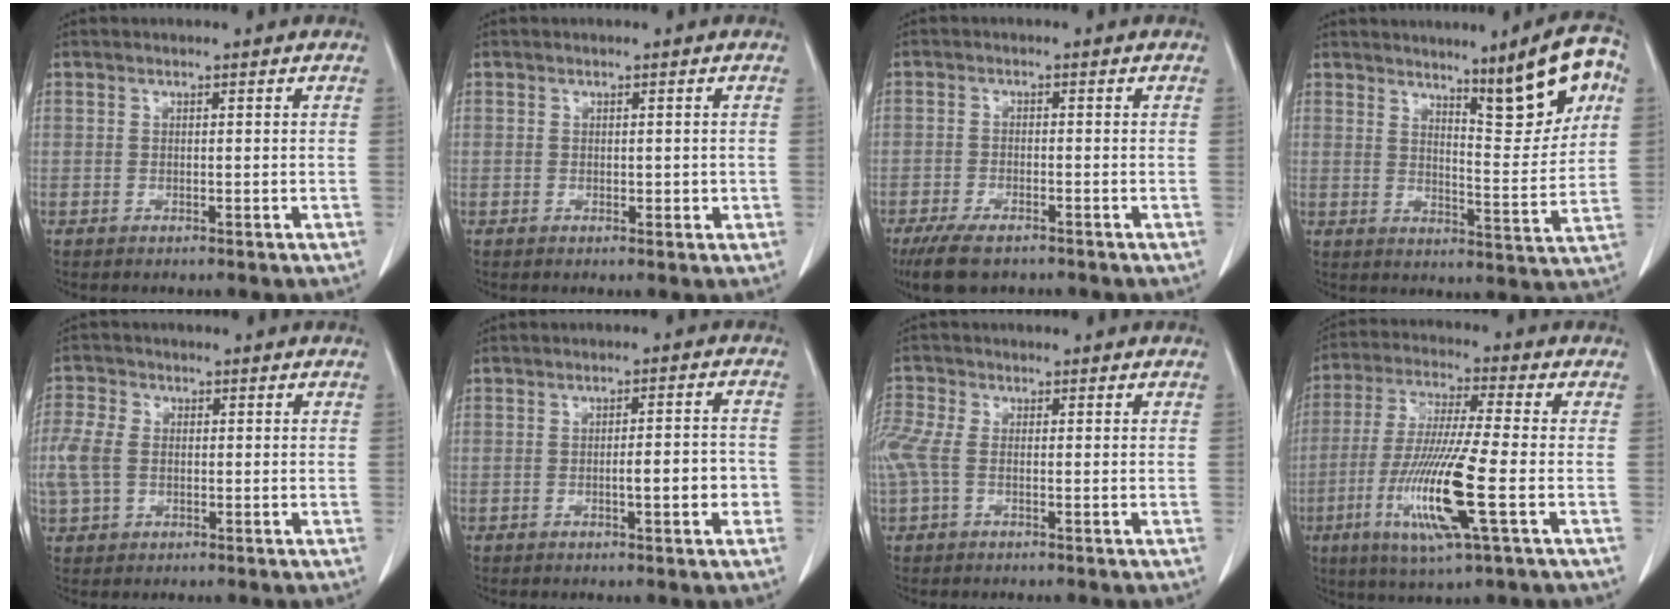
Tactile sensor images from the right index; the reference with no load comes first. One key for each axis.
{"total": 1.2, "fx": 0.0, "fy": 0.9, "fz": 0.8, "tx": -0.006, "ty": 0.003, "tz": 0.005}
{"total": 6.7, "fx": -5.0, "fy": 2.2, "fz": 3.9, "tx": -0.071, "ty": -0.012, "tz": -0.084}
{"total": 11.9, "fx": 6.3, "fy": 1.5, "fz": 9.9, "tx": -0.125, "ty": -0.004, "tz": 0.088}
{"total": 5.9, "fx": -0.3, "fy": 4.2, "fz": 4.1, "tx": -0.119, "ty": 0.015, "tz": -0.006}
{"total": 4.6, "fx": -1.4, "fy": 0.9, "fz": 4.3, "tx": -0.062, "ty": 0.013, "tz": -0.014}
{"total": 4.9, "fx": -0.6, "fy": 2.6, "fz": 4.1, "tx": -0.131, "ty": 0.020, "tz": -0.011}
{"total": 14.4, "fx": -4.3, "fy": 0.3, "fz": 13.7, "tx": -0.279, "ty": -0.022, "tz": -0.082}